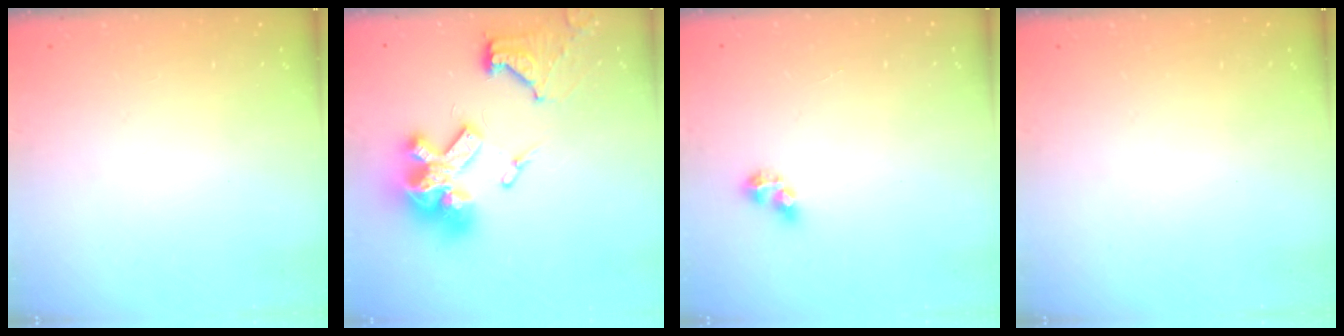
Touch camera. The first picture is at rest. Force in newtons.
{"total": 20.1, "press": 20.0, "slide": 1.9}
{"total": 4.9, "press": 4.9, "slide": 0.5}
{"total": 0.0}